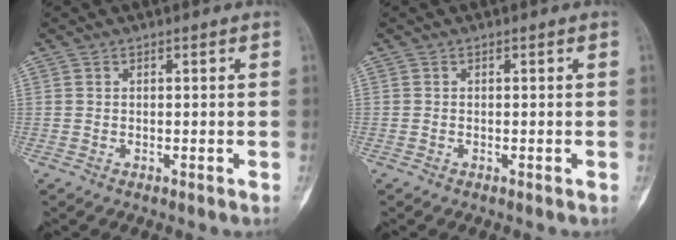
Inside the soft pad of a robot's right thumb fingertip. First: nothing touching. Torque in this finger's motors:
{"motor_torque": [-0.18, 0.09, -0.09, -0.05, -0.06]}